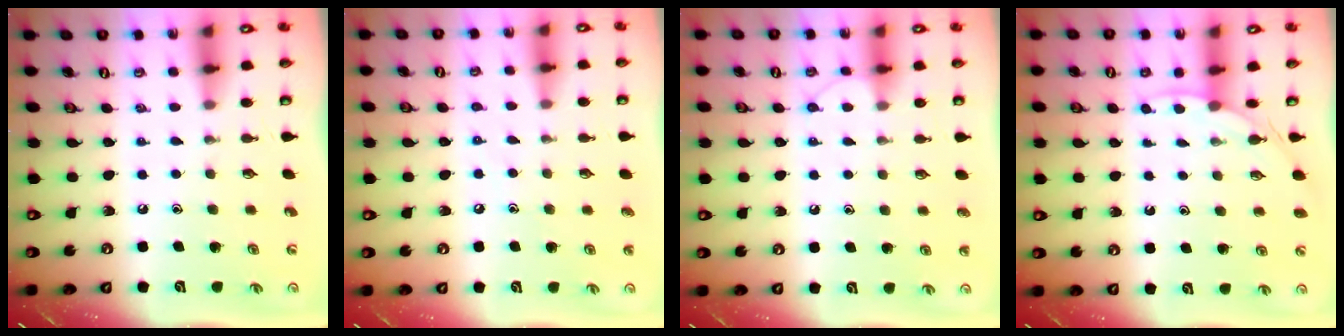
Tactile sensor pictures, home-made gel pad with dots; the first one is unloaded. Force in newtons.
{"total": 4.8, "press": 4.8, "slide": 0.6}
{"total": 6.5, "press": 6.4, "slide": 0.6}
{"total": 2.9, "press": 2.9, "slide": 0.4}